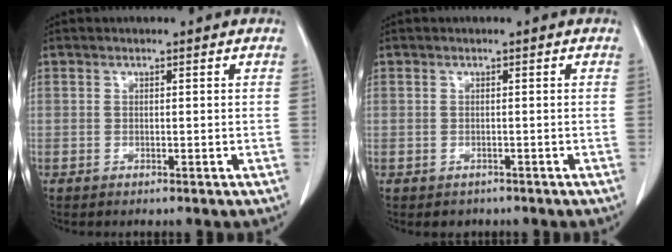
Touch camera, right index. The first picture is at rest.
{"total": 1.6, "force": [-0.9, 1.3, 0.0], "torque": [-0.006, 0.002, -0.011]}